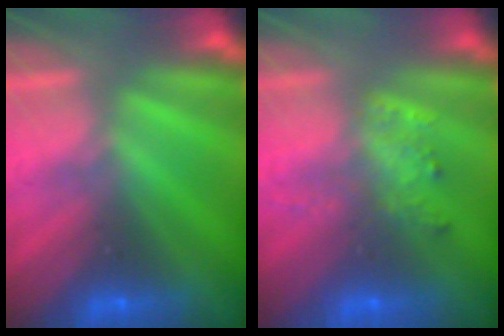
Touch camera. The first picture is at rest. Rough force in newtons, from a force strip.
{"total": 1.7}